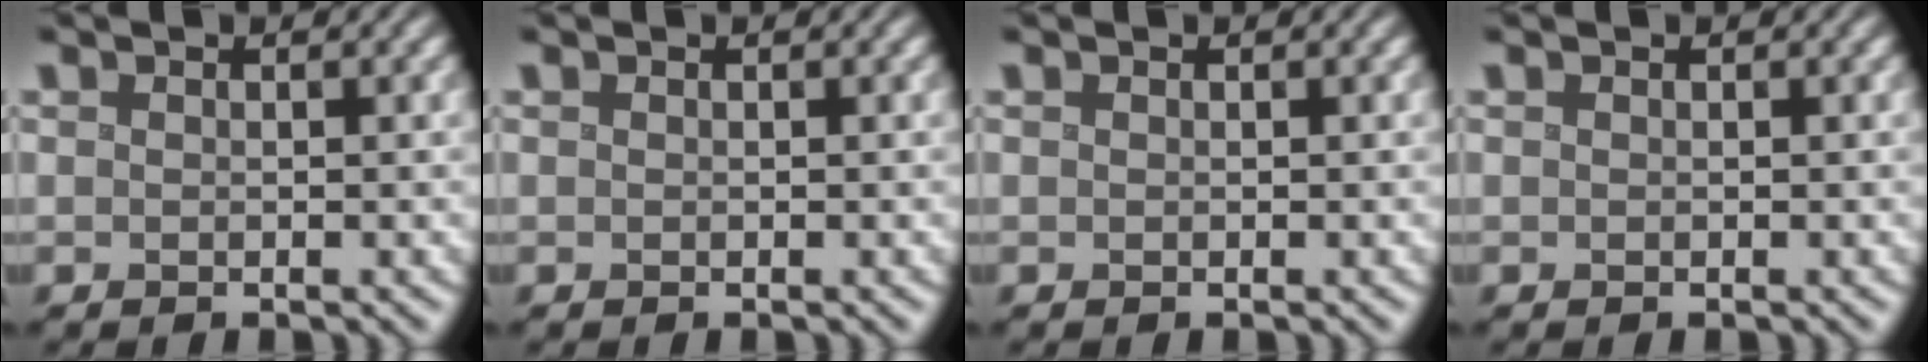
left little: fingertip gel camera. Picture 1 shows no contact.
{"total": 0.0}
{"total": 0.0}
{"total": 0.0}